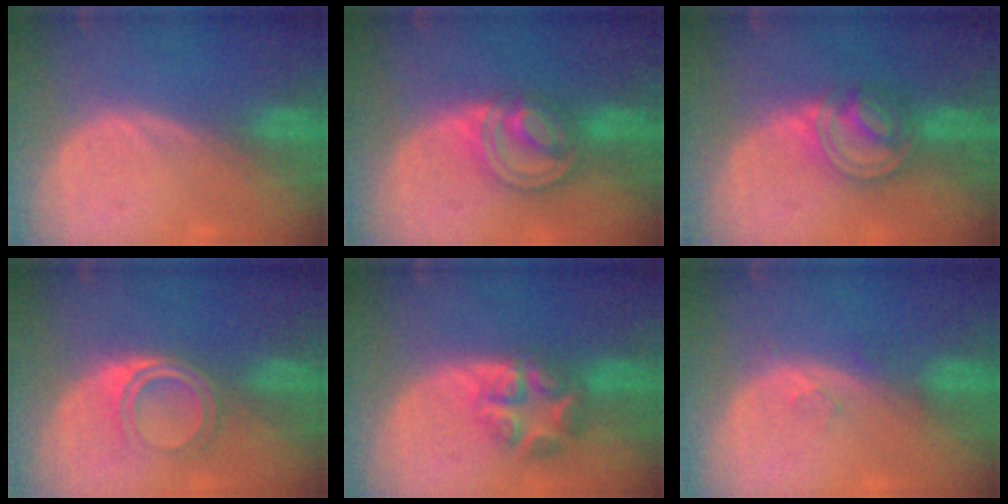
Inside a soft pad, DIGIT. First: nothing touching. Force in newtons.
{"total": 8.3, "press": 7.1, "slide": 4.4}
{"total": 7.4, "press": 6.5, "slide": 3.5}
{"total": 4.2, "press": 4.0, "slide": 1.1}
{"total": 6.3, "press": 6.3, "slide": 0.2}
{"total": 1.4, "press": 1.4, "slide": 0.1}